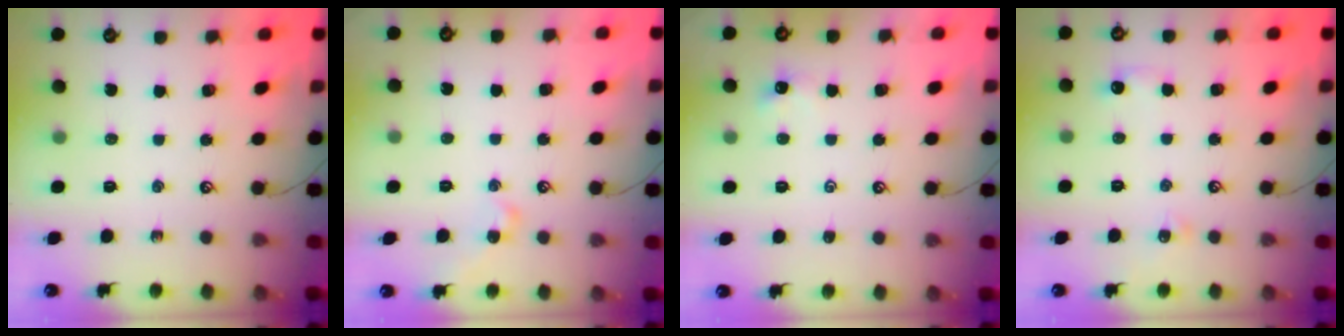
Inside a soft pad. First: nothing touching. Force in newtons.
{"total": 2.1, "press": 2.0, "slide": 0.6}
{"total": 0.0}
{"total": 4.2, "press": 4.1, "slide": 0.7}